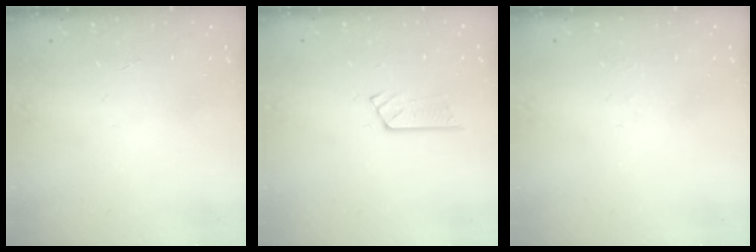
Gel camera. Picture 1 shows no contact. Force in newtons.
{"total": 4.8, "press": 4.7, "slide": 0.5}
{"total": 2.7, "press": 2.7, "slide": 0.4}